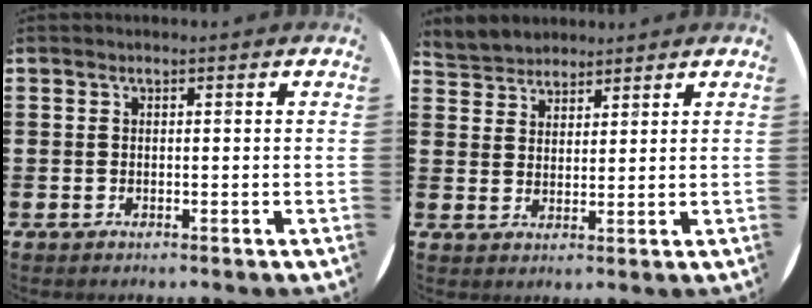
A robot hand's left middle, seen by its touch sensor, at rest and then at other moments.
{"total": 3.7, "force": [3.5, 1.1, -0.5], "torque": [-0.004, -0.006, 0.070]}